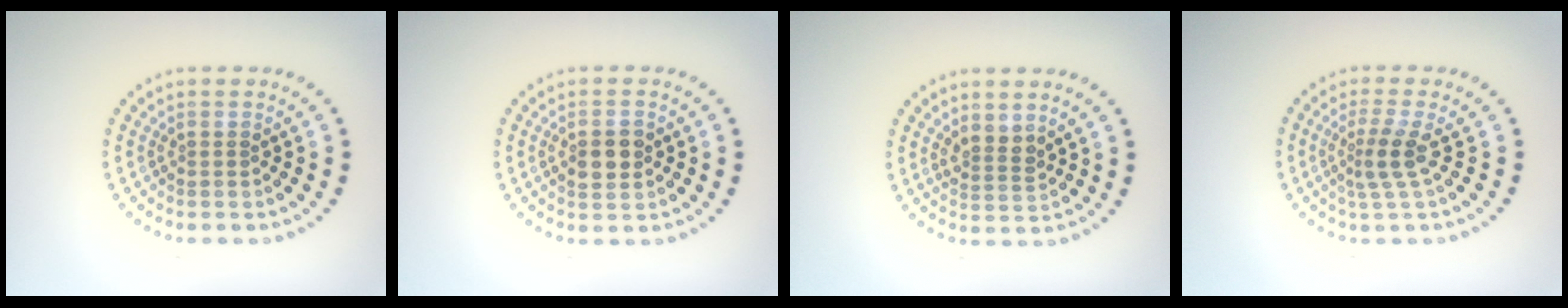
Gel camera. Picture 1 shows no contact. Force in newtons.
{"total": 2.9, "press": 2.9, "slide": 0.1}
{"total": 2.0, "press": 1.6, "slide": 1.2}
{"total": 2.5, "press": 1.8, "slide": 1.8}